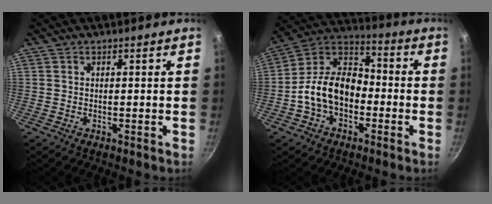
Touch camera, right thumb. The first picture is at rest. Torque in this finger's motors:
{"motor_torque": [0.19, 0.19, 1.21, -0.65, 0.13]}